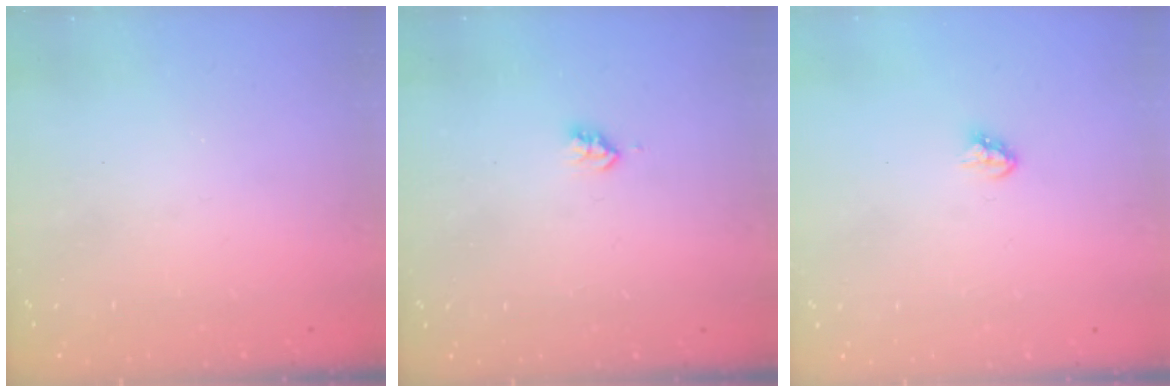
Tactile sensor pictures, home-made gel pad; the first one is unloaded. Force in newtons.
{"total": 3.1, "press": 3.1, "slide": 0.4}
{"total": 3.4, "press": 3.4, "slide": 0.3}